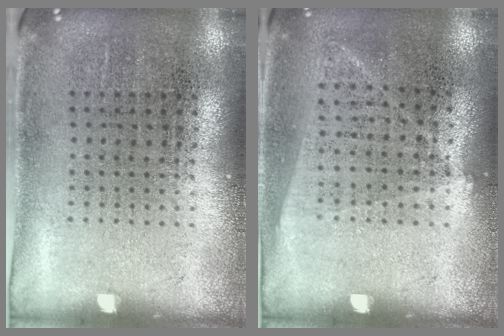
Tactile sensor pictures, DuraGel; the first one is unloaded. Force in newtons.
{"total": 1.0, "press": 0.9, "slide": 0.5}